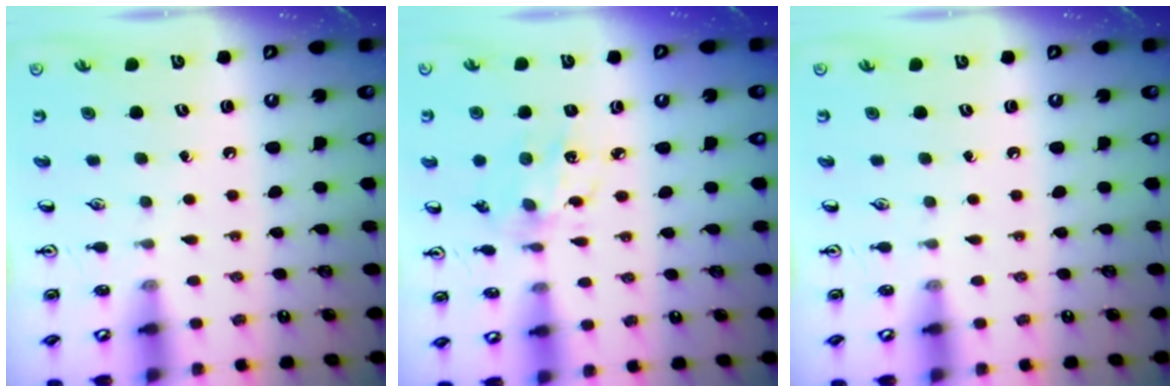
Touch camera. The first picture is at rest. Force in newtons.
{"total": 6.7, "press": 6.7, "slide": 0.4}
{"total": 0.0}